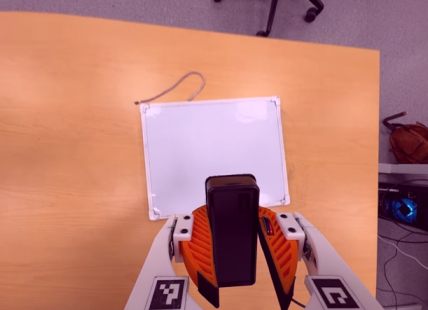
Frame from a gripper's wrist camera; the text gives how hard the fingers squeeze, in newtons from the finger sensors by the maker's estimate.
{"total": 7.9, "left": 8.7, "right": 7.1}